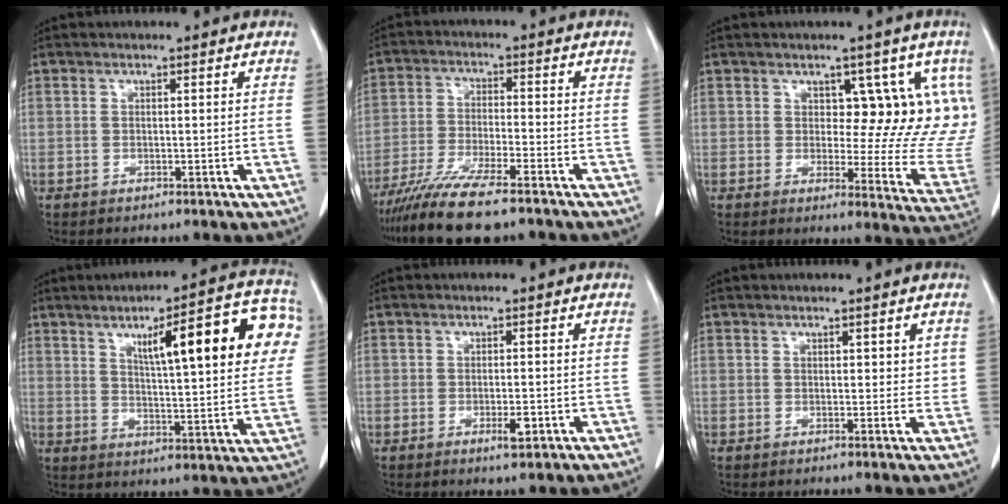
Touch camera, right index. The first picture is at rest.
{"total": 11.4, "force": [-9.1, 1.1, 6.8], "torque": [-0.122, -0.030, -0.157]}
{"total": 12.1, "force": [4.8, 6.2, 9.2], "torque": [-0.089, -0.011, 0.056]}
{"total": 18.3, "force": [6.3, 3.1, 16.9], "torque": [-0.218, 0.025, 0.080]}
{"total": 2.3, "force": [-0.9, 0.7, 2.1], "torque": [-0.032, -0.002, -0.011]}
{"total": 2.1, "force": [1.0, 1.3, 1.3], "torque": [-0.006, -0.004, 0.013]}